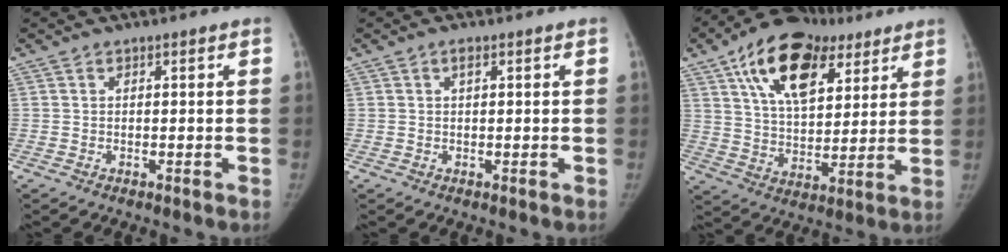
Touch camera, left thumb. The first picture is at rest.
{"total": 1.2, "force": [0.3, 0.6, 1.0], "torque": [-0.013, 0.002, 0.004]}
{"total": 20.7, "force": [10.5, 11.7, 13.6], "torque": [-0.190, -0.017, 0.173]}